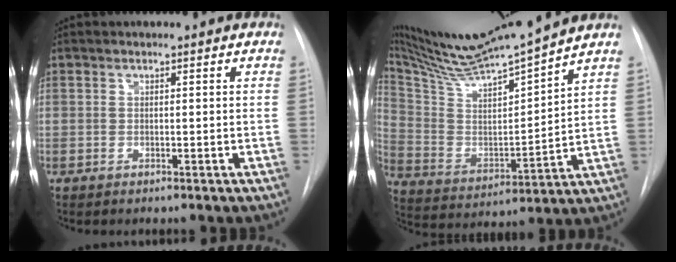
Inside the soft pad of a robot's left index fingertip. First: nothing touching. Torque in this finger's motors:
{"motor_torque": [0.88, -1.26, 0.21, 0.11]}